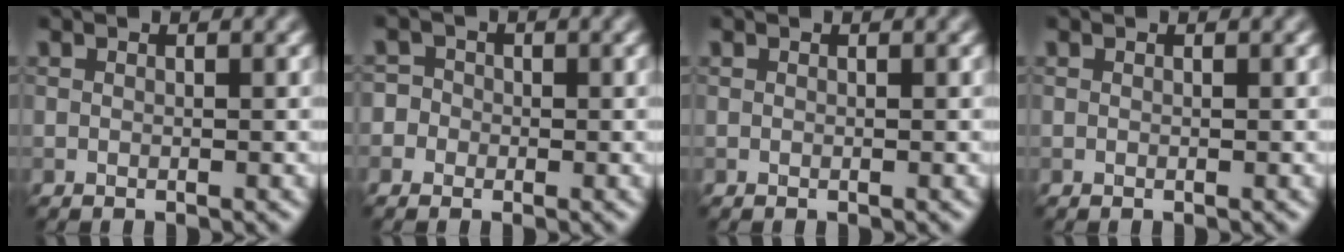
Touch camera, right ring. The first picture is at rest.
{"total": 2.9, "force": [-0.5, 2.8, 0.7], "torque": [0.020, 0.018, -0.041]}
{"total": 0.0}
{"total": 0.0}